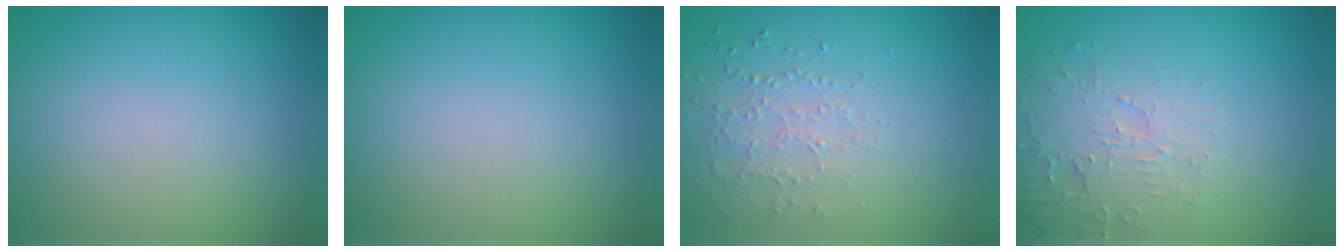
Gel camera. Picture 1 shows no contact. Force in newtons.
{"total": 0.0}
{"total": 1.5, "press": 1.2, "slide": 0.9}
{"total": 3.7, "press": 3.6, "slide": 0.7}